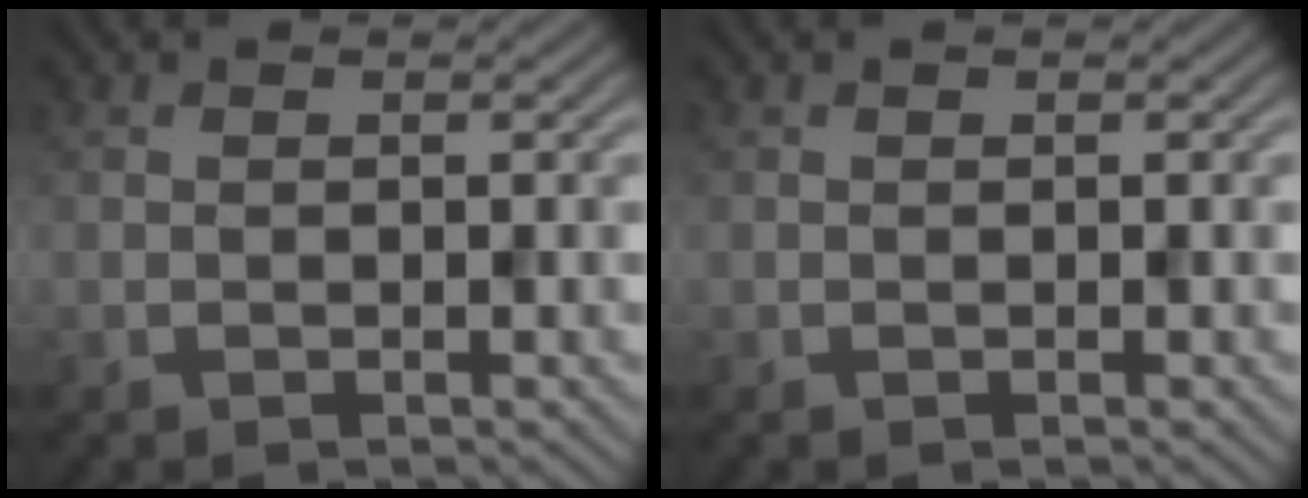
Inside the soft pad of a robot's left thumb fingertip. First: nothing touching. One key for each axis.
{"total": 0.0}